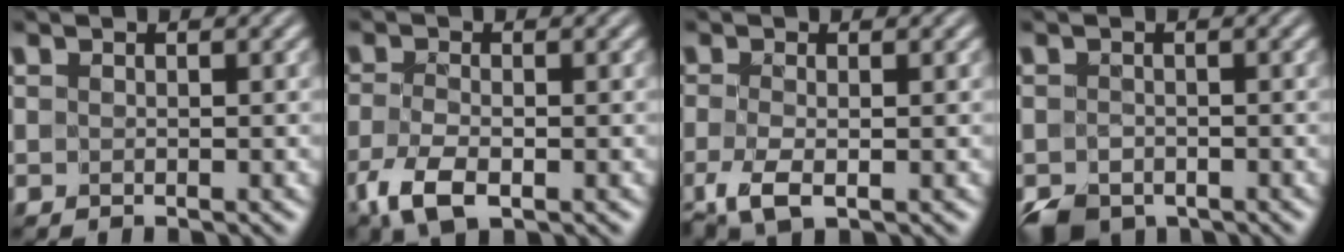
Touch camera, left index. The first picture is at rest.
{"total": 3.7, "force": [-2.0, 1.5, 2.7], "torque": [-0.070, -0.006, -0.042]}
{"total": 2.9, "force": [-1.3, 0.9, 2.4], "torque": [-0.062, -0.008, -0.028]}
{"total": 2.7, "force": [-2.1, 1.5, 0.8], "torque": [-0.012, -0.007, -0.041]}